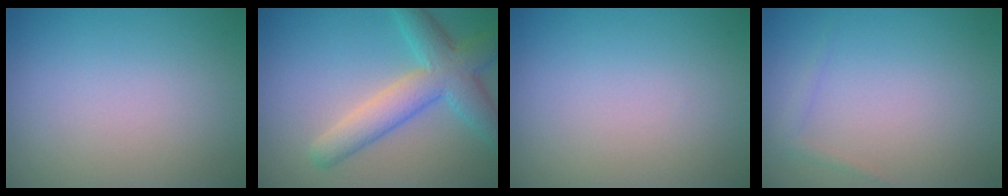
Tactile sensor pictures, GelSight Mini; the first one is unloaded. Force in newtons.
{"total": 5.9, "press": 5.9, "slide": 0.3}
{"total": 0.0}
{"total": 0.7, "press": 0.7, "slide": 0.1}